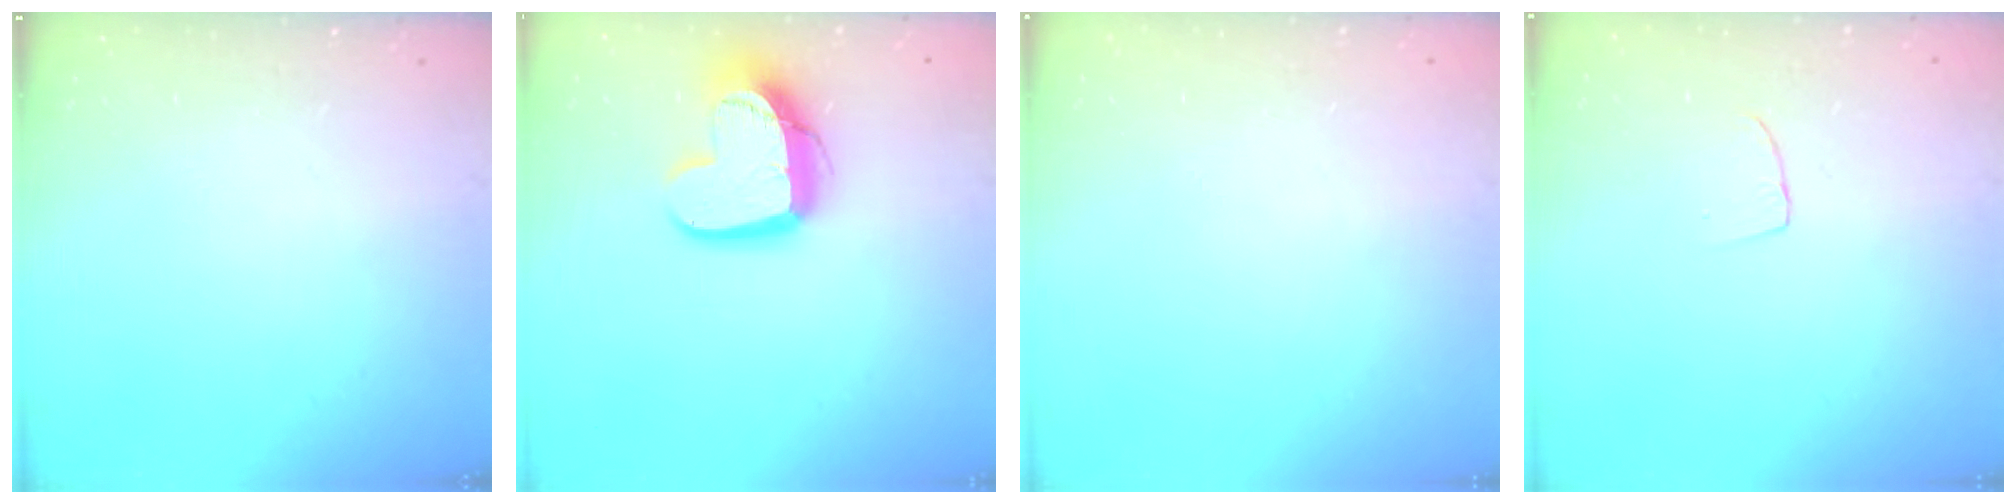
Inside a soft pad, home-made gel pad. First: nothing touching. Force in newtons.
{"total": 14.6, "press": 14.6, "slide": 1.1}
{"total": 0.0}
{"total": 2.9, "press": 2.9, "slide": 0.2}